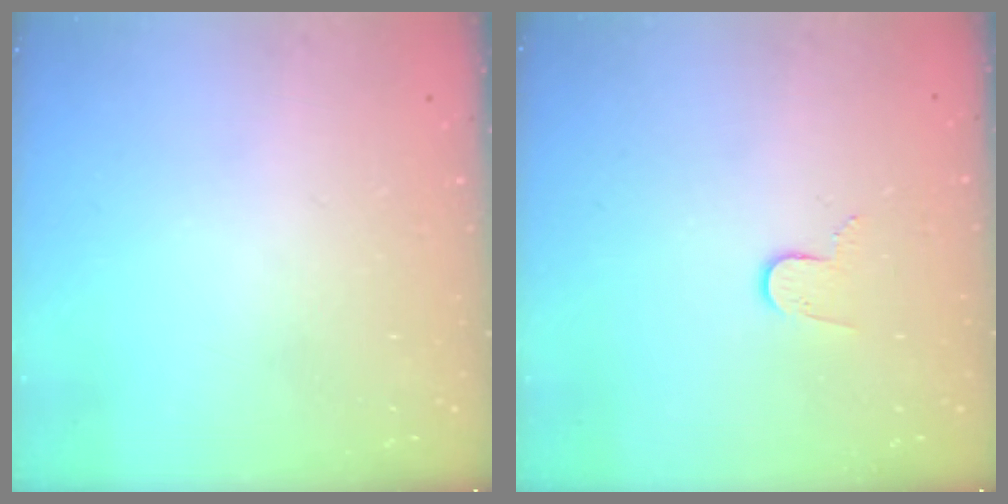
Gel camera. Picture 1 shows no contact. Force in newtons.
{"total": 4.7, "press": 4.7, "slide": 0.4}